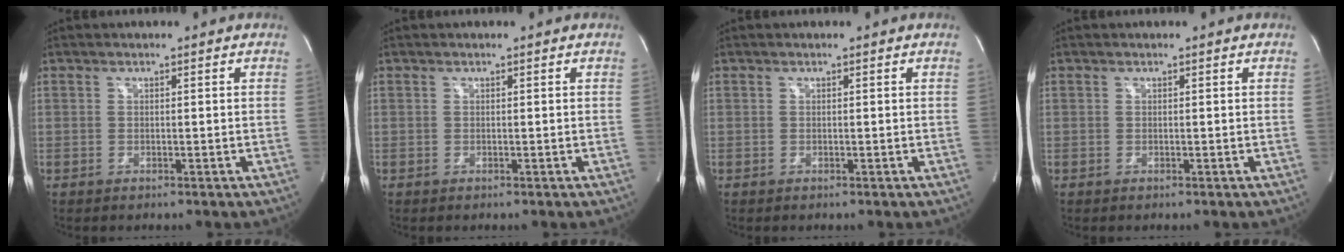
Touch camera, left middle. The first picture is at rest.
{"total": 0.0}
{"total": 0.0}
{"total": 0.0}